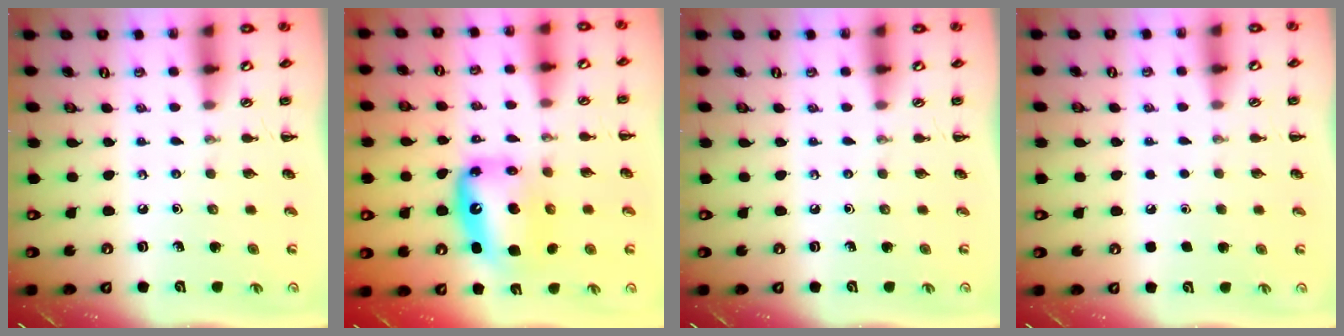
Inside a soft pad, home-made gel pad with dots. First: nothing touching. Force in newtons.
{"total": 11.3, "press": 10.9, "slide": 3.1}
{"total": 0.0}
{"total": 1.8, "press": 1.7, "slide": 0.1}